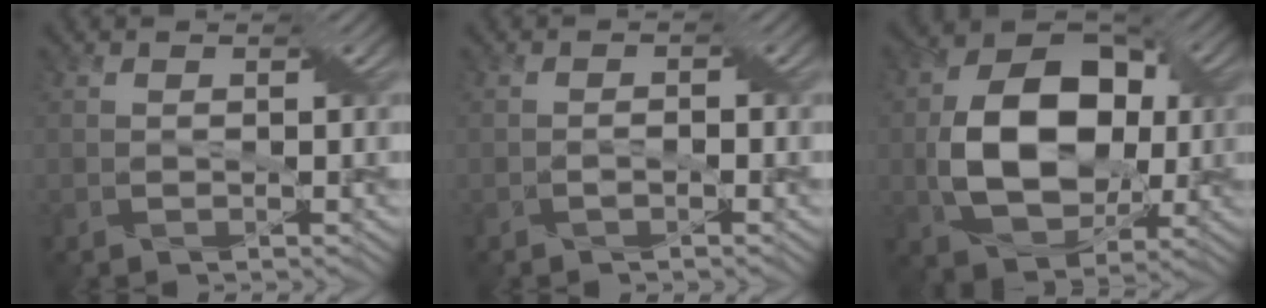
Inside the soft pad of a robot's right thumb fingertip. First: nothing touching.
{"total": 1.0, "force": [-0.6, 0.3, 0.7], "torque": [-0.015, 0.002, -0.009]}
{"total": 13.0, "force": [-0.4, 9.1, 9.2], "torque": [-0.166, 0.003, -0.004]}